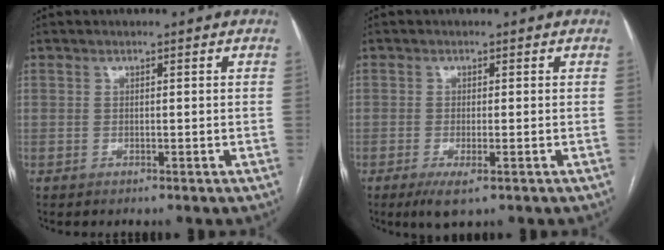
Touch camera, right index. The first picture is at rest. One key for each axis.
{"total": 3.7, "fx": -1.9, "fy": 0.7, "fz": 3.1, "tx": -0.054, "ty": -0.009, "tz": -0.028}